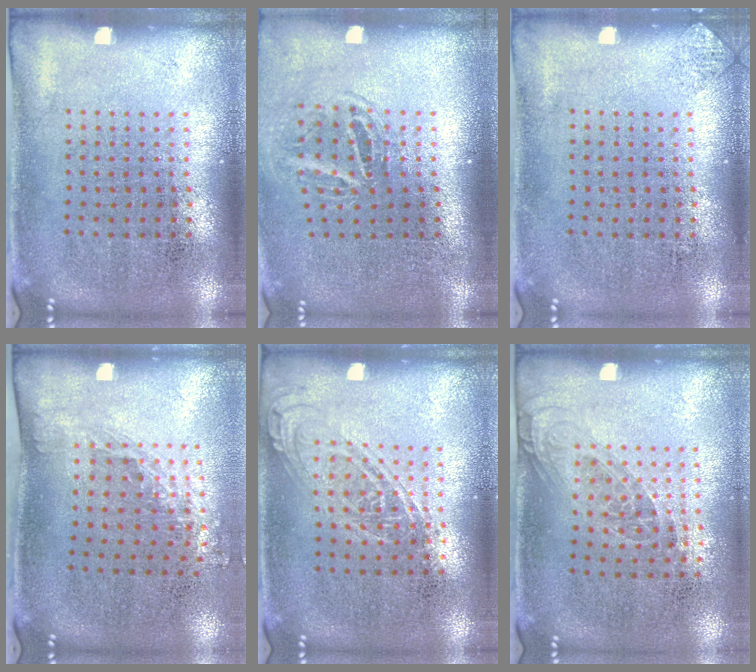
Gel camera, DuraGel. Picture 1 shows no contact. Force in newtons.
{"total": 1.7, "press": 1.2, "slide": 1.3}
{"total": 0.6, "press": 0.6, "slide": 0.1}
{"total": 1.5, "press": 1.2, "slide": 1.0}
{"total": 1.1, "press": 1.1, "slide": 0.1}
{"total": 1.1, "press": 0.8, "slide": 0.7}